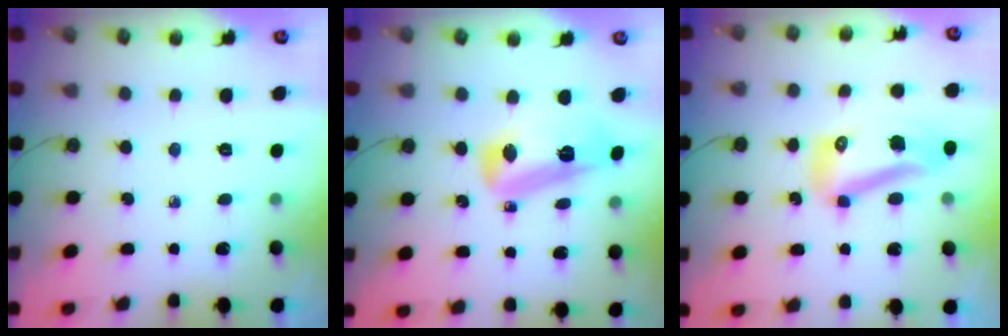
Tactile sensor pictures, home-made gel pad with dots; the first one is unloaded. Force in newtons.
{"total": 13.2, "press": 13.1, "slide": 1.3}
{"total": 10.3, "press": 10.2, "slide": 0.9}